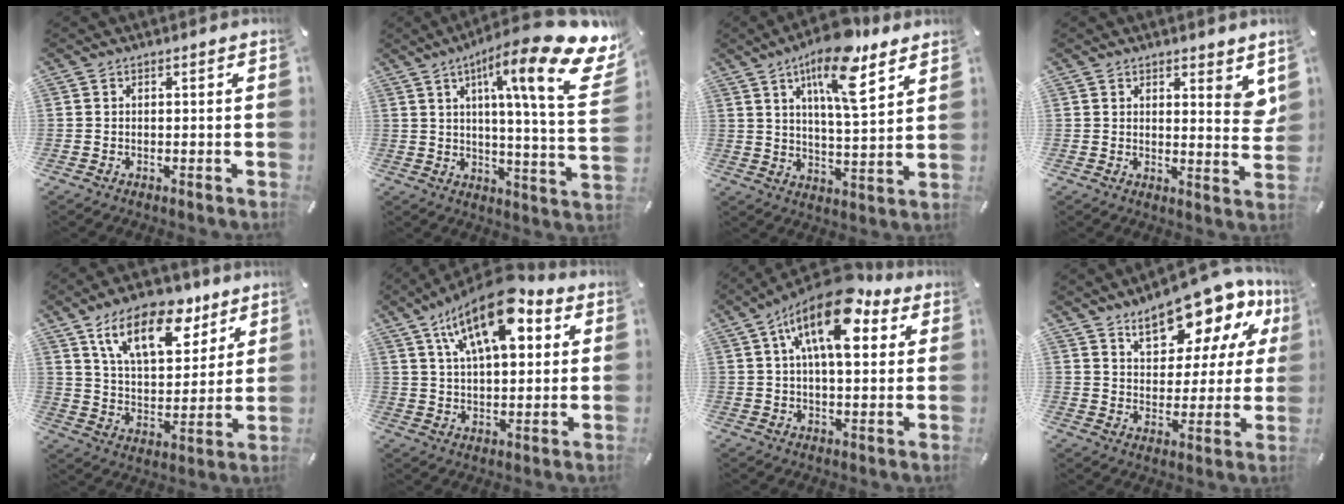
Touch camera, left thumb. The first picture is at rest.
{"total": 22.5, "force": [10.4, 4.4, 19.5], "torque": [-0.287, -0.070, 0.146]}
{"total": 15.3, "force": [9.4, 4.6, 11.3], "torque": [-0.188, -0.039, 0.153]}
{"total": 5.4, "force": [3.6, 2.5, 3.2], "torque": [-0.020, -0.031, 0.056]}
{"total": 17.9, "force": [11.2, 9.3, 10.5], "torque": [-0.174, -0.052, 0.192]}
{"total": 18.5, "force": [9.2, 8.7, 13.5], "torque": [-0.235, -0.032, 0.150]}
{"total": 16.9, "force": [8.0, 7.7, 12.8], "torque": [-0.216, -0.025, 0.130]}
{"total": 16.3, "force": [11.8, 7.8, 8.2], "torque": [-0.127, -0.078, 0.204]}